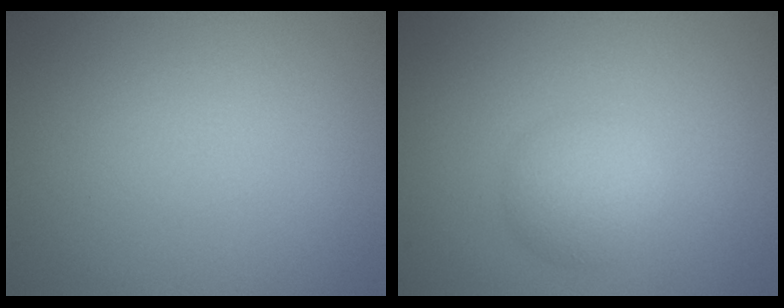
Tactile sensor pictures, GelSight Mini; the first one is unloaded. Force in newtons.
{"total": 2.9, "press": 2.9, "slide": 0.1}